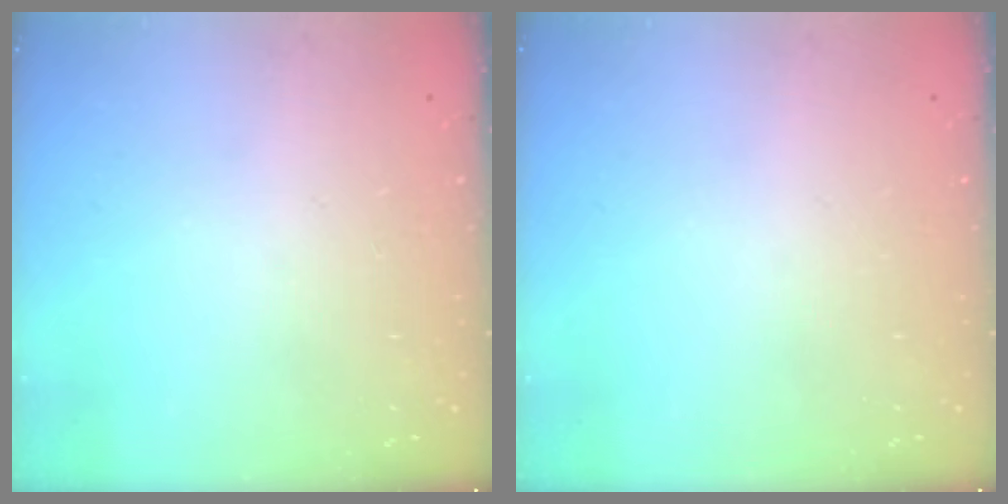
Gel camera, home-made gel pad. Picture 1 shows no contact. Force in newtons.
{"total": 0.0}